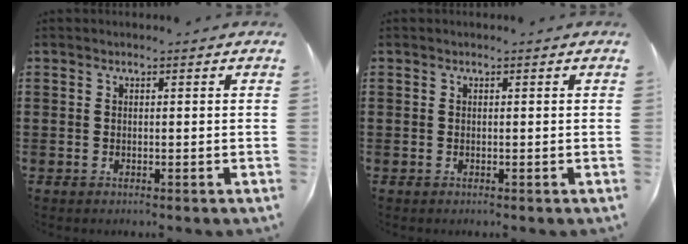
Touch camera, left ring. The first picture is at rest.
{"total": 0.0}